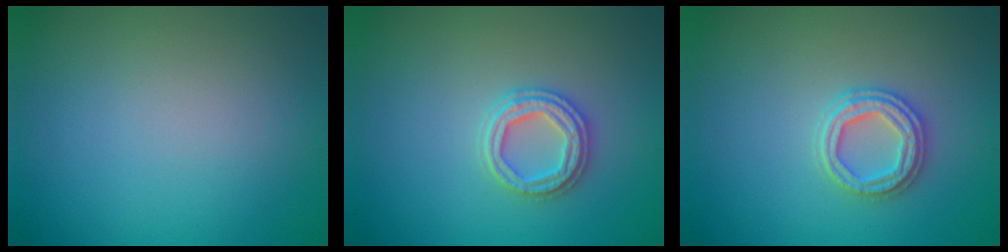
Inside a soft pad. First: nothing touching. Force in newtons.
{"total": 2.7, "press": 2.7, "slide": 0.3}
{"total": 2.7, "press": 2.7, "slide": 0.3}